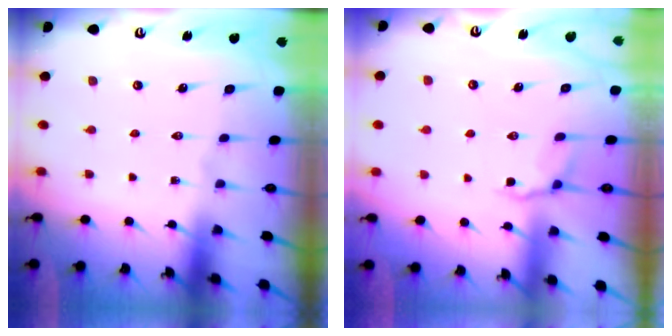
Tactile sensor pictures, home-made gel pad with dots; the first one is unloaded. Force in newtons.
{"total": 3.2, "press": 2.8, "slide": 1.7}